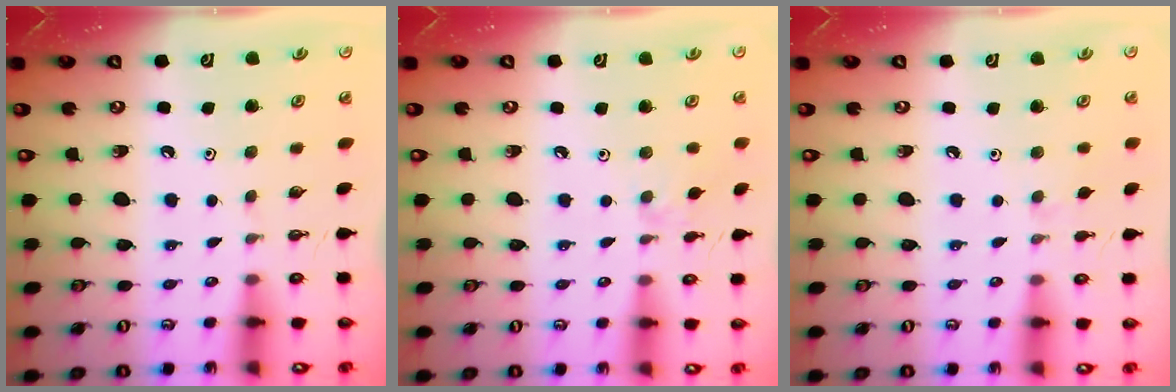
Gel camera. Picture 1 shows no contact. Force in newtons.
{"total": 2.5, "press": 2.5, "slide": 0.5}
{"total": 2.9, "press": 2.9, "slide": 0.4}